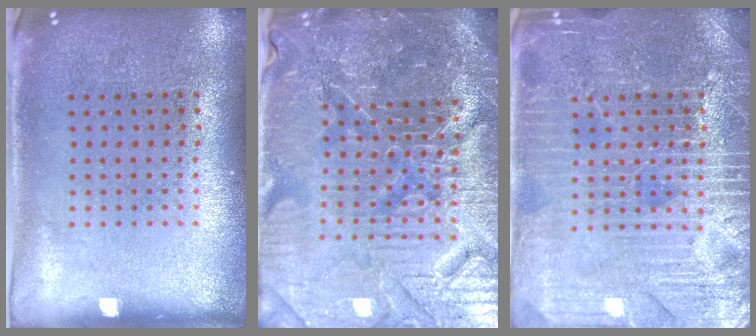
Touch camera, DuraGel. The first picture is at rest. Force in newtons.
{"total": 6.2, "press": 5.7, "slide": 2.3}
{"total": 4.0, "press": 4.0, "slide": 0.4}